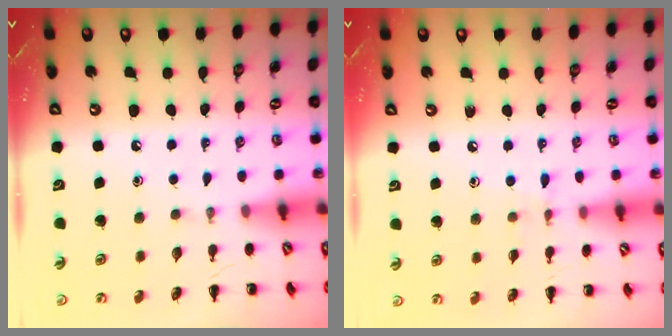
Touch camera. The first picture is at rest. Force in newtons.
{"total": 5.9, "press": 5.5, "slide": 2.2}